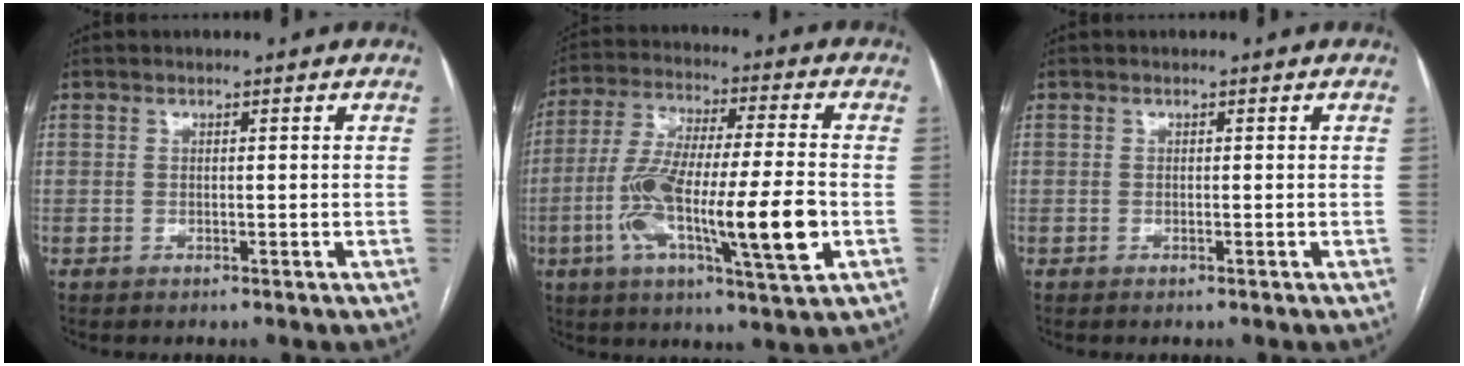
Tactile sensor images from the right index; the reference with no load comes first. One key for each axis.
{"total": 18.6, "fx": -4.6, "fy": 2.4, "fz": 17.8, "tx": -0.318, "ty": -0.005, "tz": -0.076}
{"total": 0.0}